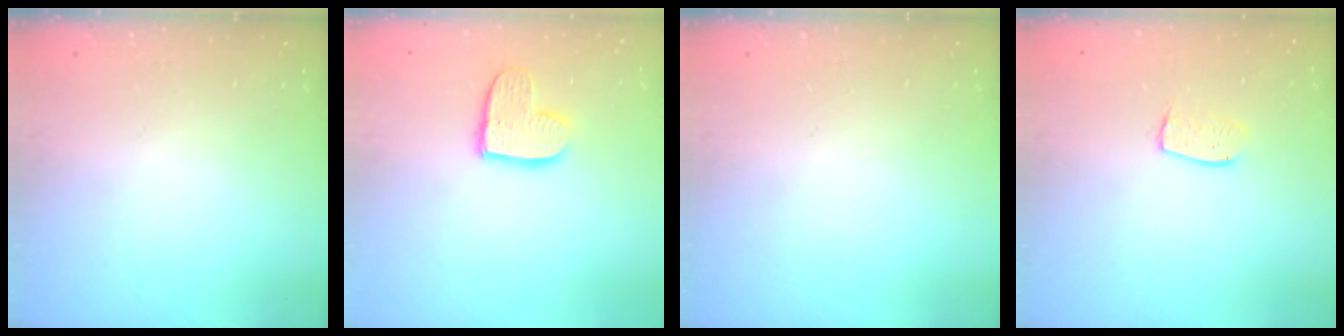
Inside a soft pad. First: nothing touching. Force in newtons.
{"total": 10.9, "press": 10.8, "slide": 0.9}
{"total": 0.0}
{"total": 6.3, "press": 6.2, "slide": 0.5}